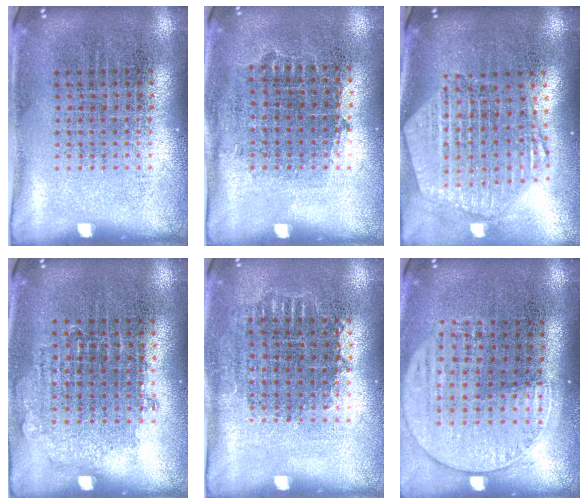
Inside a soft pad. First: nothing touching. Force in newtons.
{"total": 0.8, "press": 0.7, "slide": 0.3}
{"total": 2.6, "press": 2.2, "slide": 1.5}
{"total": 0.8, "press": 0.7, "slide": 0.3}
{"total": 0.9, "press": 0.9, "slide": 0.2}
{"total": 1.5, "press": 1.4, "slide": 0.6}